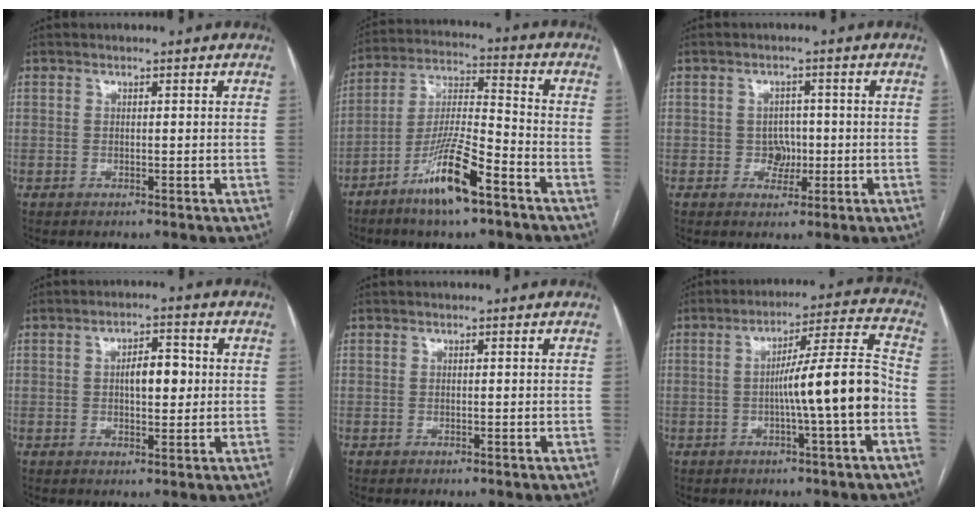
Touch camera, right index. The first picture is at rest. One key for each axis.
{"total": 12.4, "fx": -7.2, "fy": 1.5, "fz": 9.9, "tx": -0.195, "ty": -0.013, "tz": -0.136}
{"total": 3.0, "fx": -0.5, "fy": 2.7, "fz": 1.3, "tx": -0.011, "ty": 0.008, "tz": -0.003}
{"total": 5.4, "fx": 0.5, "fy": 2.3, "fz": 4.8, "tx": -0.077, "ty": 0.010, "tz": 0.009}
{"total": 0.0}
{"total": 11.5, "fx": -2.5, "fy": -0.6, "fz": 11.2, "tx": -0.176, "ty": 0.018, "tz": -0.041}